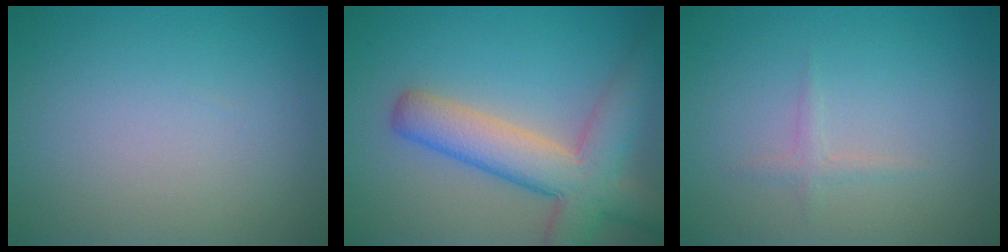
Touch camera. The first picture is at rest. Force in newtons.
{"total": 7.5, "press": 7.5, "slide": 0.3}
{"total": 0.9, "press": 0.9, "slide": 0.0}